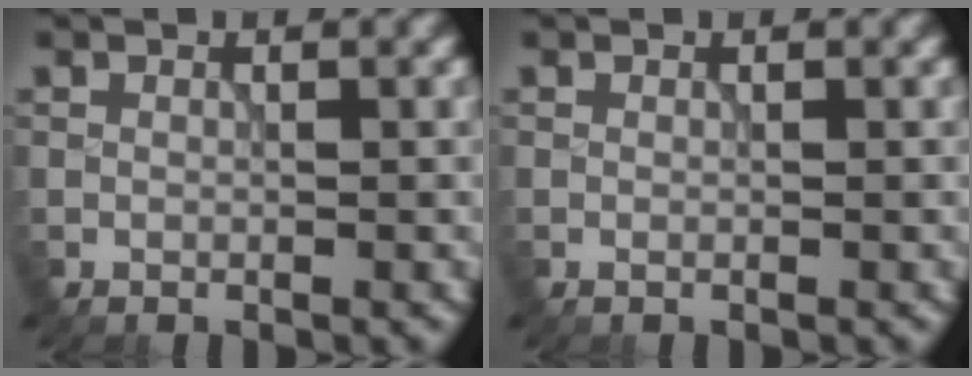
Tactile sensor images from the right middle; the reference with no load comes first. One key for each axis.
{"total": 0.0}